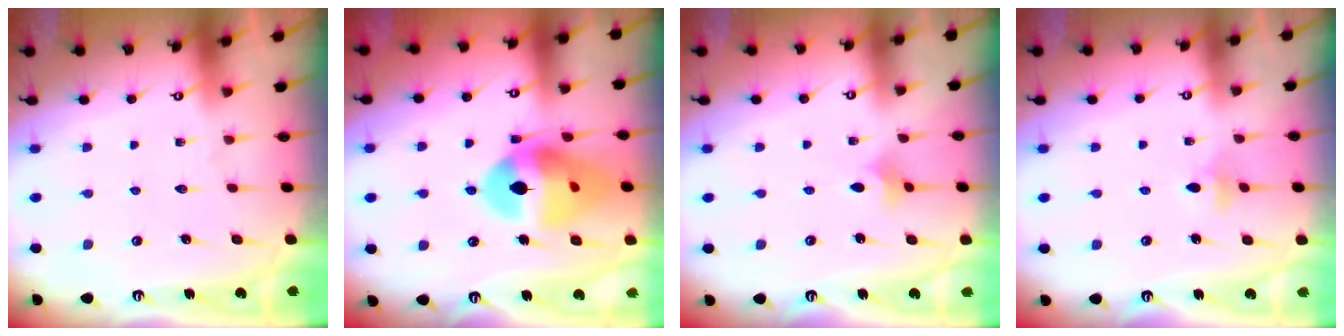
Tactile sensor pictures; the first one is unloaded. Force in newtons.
{"total": 18.1, "press": 17.9, "slide": 2.5}
{"total": 2.8, "press": 2.7, "slide": 0.6}
{"total": 4.0, "press": 3.8, "slide": 1.2}